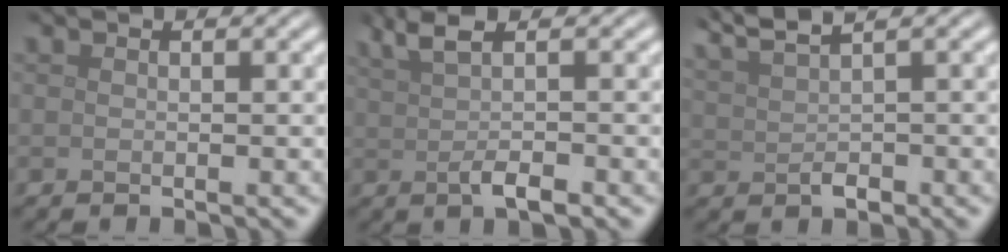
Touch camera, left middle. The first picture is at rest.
{"total": 3.5, "force": [0.7, 0.9, 3.3], "torque": [-0.062, 0.001, 0.016]}
{"total": 3.3, "force": [2.3, 0.9, 2.2], "torque": [-0.044, 0.010, 0.052]}